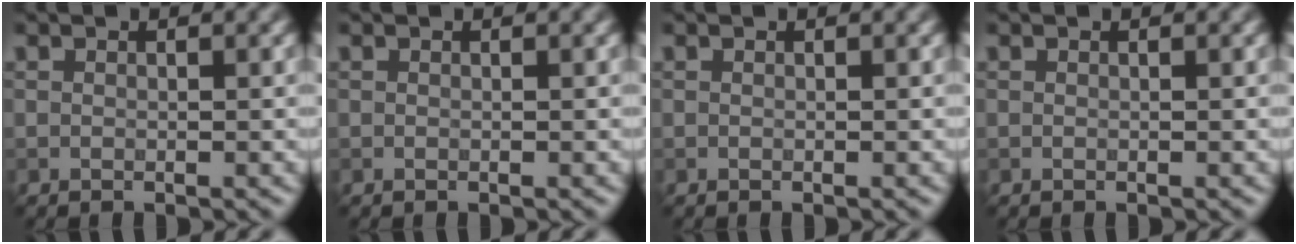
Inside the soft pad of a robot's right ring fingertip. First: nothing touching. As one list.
[{"total": 0.0}, {"total": 0.0}, {"total": 0.0}]